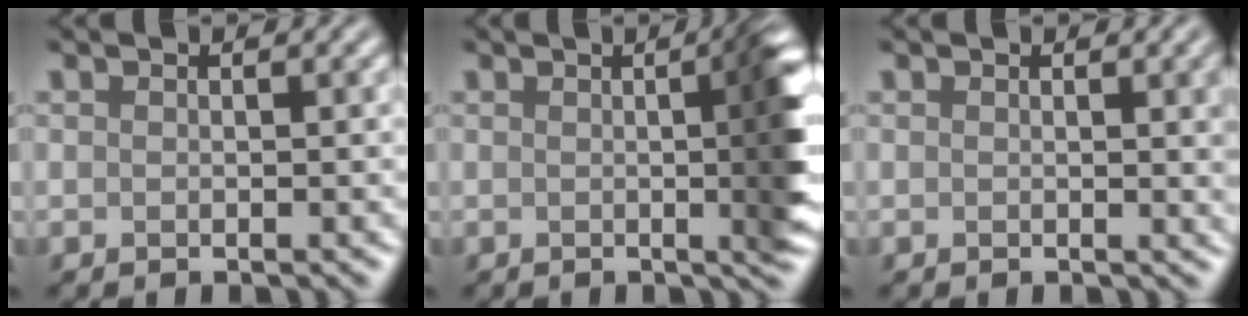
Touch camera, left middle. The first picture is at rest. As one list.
[{"total": 6.8, "force": [0.3, 2.0, 6.5], "torque": [-0.057, 0.003, 0.005]}, {"total": 3.2, "force": [0.7, 1.0, 2.9], "torque": [-0.022, 0.004, 0.008]}]